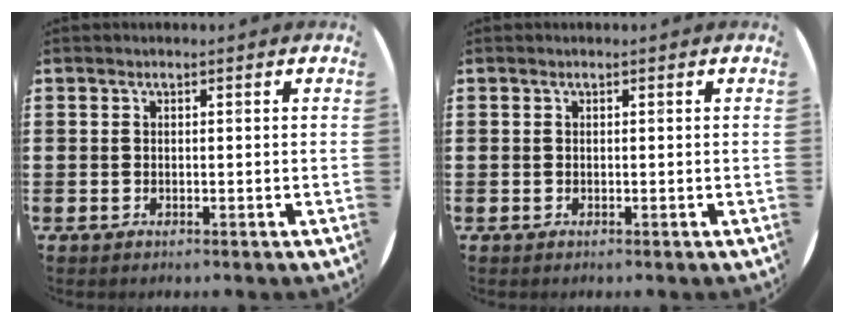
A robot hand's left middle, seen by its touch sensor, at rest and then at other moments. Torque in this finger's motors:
{"motor_torque": [-0.12, 0.00, 0.02, 0.01]}